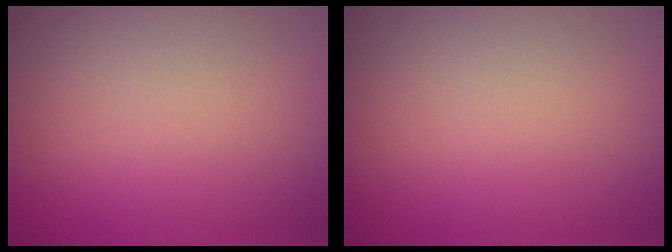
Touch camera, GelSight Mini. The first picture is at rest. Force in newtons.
{"total": 0.0}